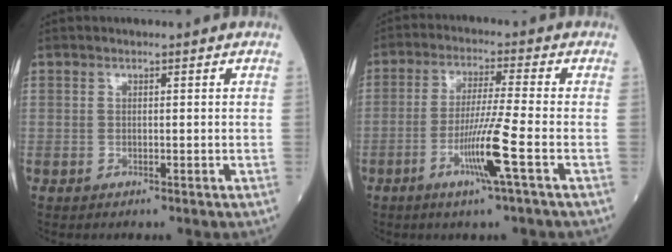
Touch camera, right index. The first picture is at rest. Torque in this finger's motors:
{"motor_torque": [1.35, -0.40, 0.74, 0.21]}